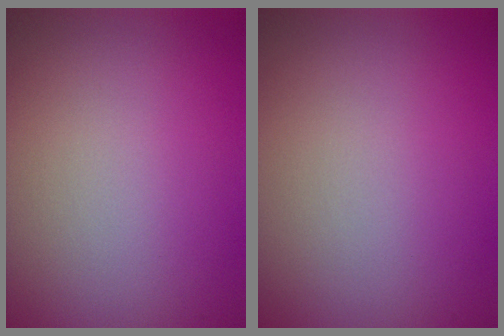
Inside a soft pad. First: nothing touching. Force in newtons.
{"total": 0.0}